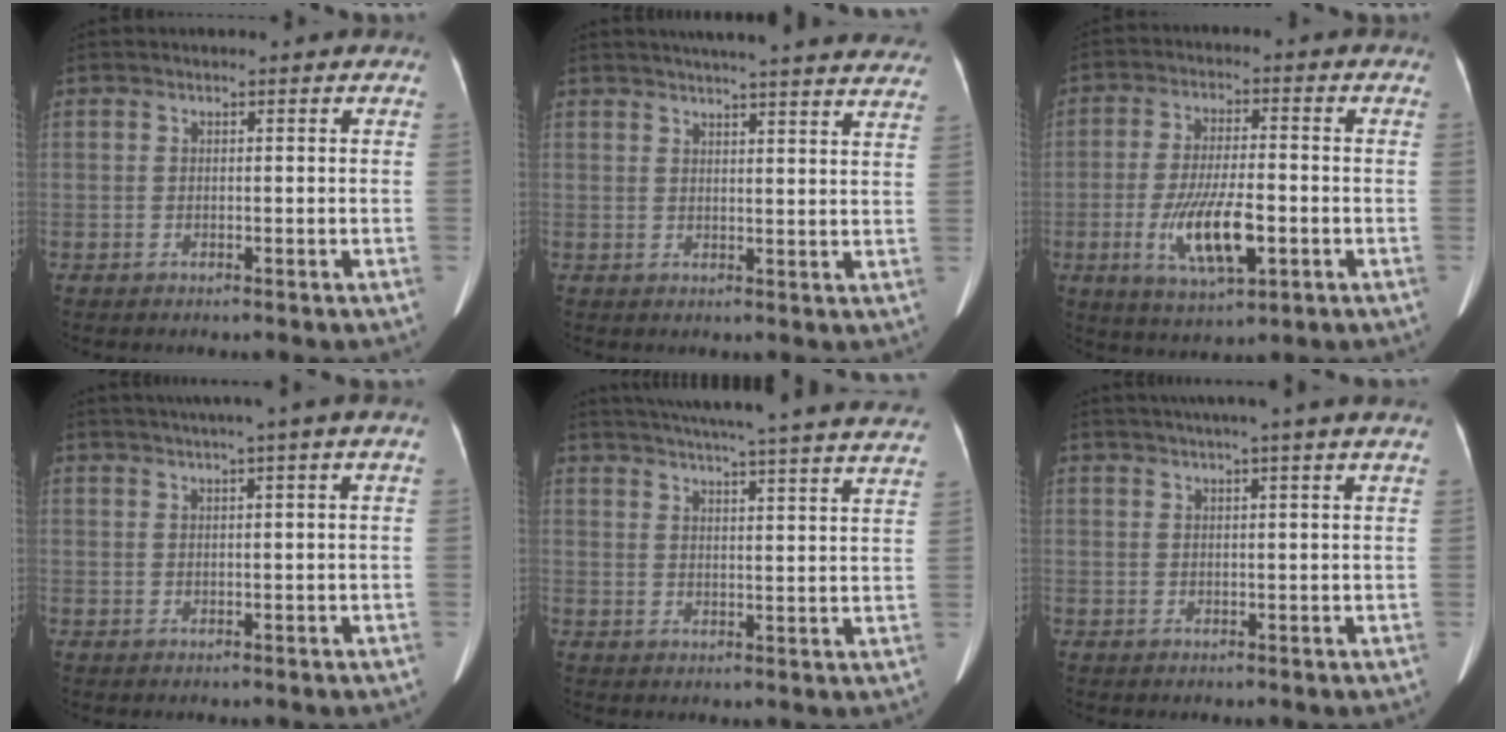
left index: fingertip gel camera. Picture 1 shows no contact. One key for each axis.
{"total": 24.9, "fx": 22.7, "fy": 2.0, "fz": 10.0, "tx": -0.144, "ty": -0.027, "tz": 0.263}
{"total": 10.5, "fx": -3.1, "fy": 2.8, "fz": 9.6, "tx": -0.192, "ty": -0.013, "tz": -0.048}
{"total": 5.0, "fx": 3.4, "fy": -1.4, "fz": 3.4, "tx": -0.048, "ty": 0.015, "tz": 0.053}
{"total": 30.4, "fx": 27.8, "fy": 0.7, "fz": 12.3, "tx": -0.201, "ty": -0.047, "tz": 0.336}
{"total": 7.4, "fx": 5.9, "fy": -1.6, "fz": 4.2, "tx": -0.056, "ty": 0.018, "tz": 0.068}